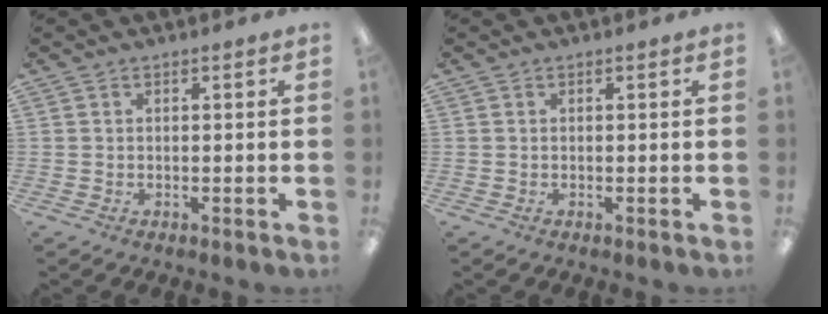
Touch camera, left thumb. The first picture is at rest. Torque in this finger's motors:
{"motor_torque": [0.00, 0.00, 0.14, -0.14, 0.00]}